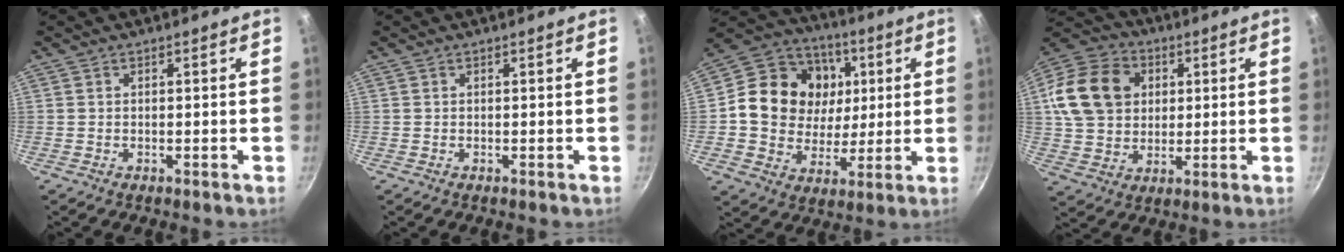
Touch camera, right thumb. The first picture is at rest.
{"total": 0.0}
{"total": 19.3, "force": [3.7, 16.2, 9.8], "torque": [-0.152, 0.002, 0.057]}
{"total": 17.9, "force": [4.1, 14.4, 9.9], "torque": [-0.172, 0.018, 0.071]}